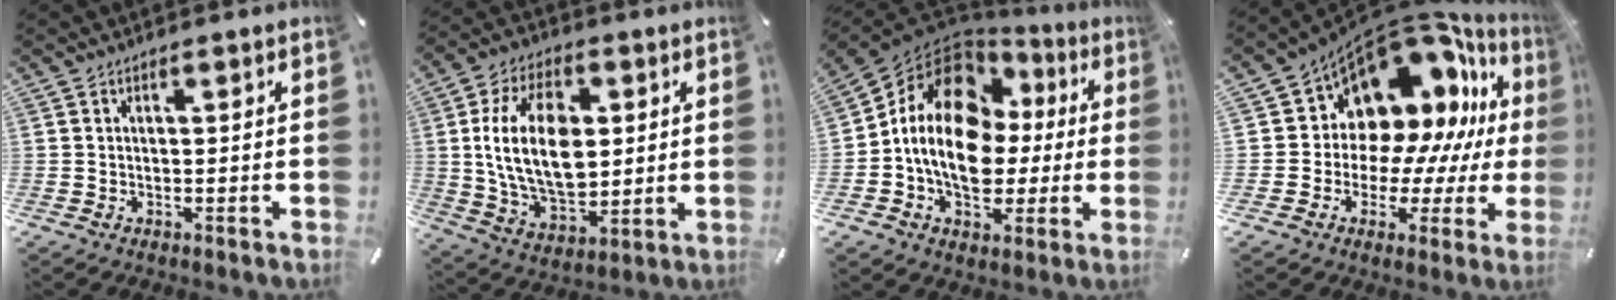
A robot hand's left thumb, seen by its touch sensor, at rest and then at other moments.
{"total": 18.2, "force": [2.5, 12.0, 13.5], "torque": [-0.274, 0.007, 0.045]}
{"total": 16.8, "force": [0.6, 13.4, 10.2], "torque": [-0.210, -0.009, 0.011]}
{"total": 12.2, "force": [6.8, 9.1, 4.5], "torque": [-0.072, -0.098, 0.128]}